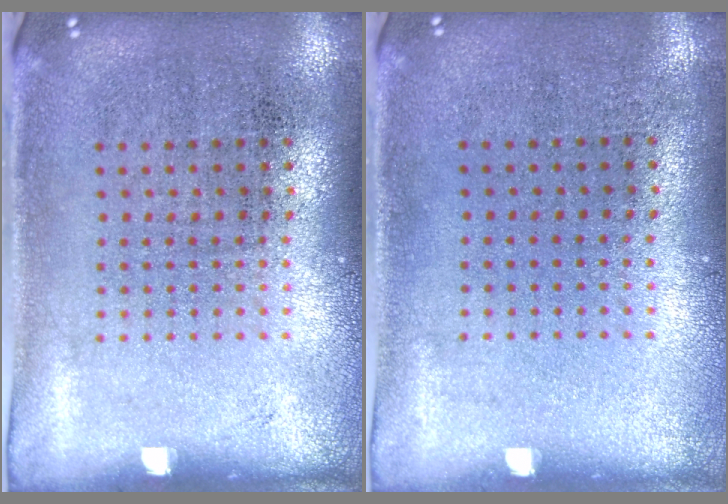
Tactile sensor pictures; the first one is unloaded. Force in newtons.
{"total": 0.0}